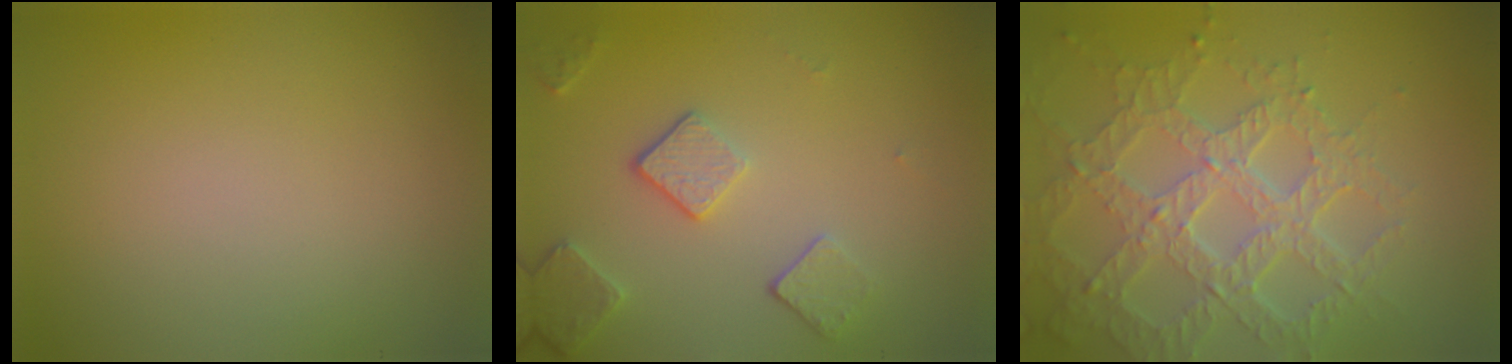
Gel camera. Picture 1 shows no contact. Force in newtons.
{"total": 3.7, "press": 2.9, "slide": 2.2}
{"total": 7.5, "press": 5.3, "slide": 5.2}